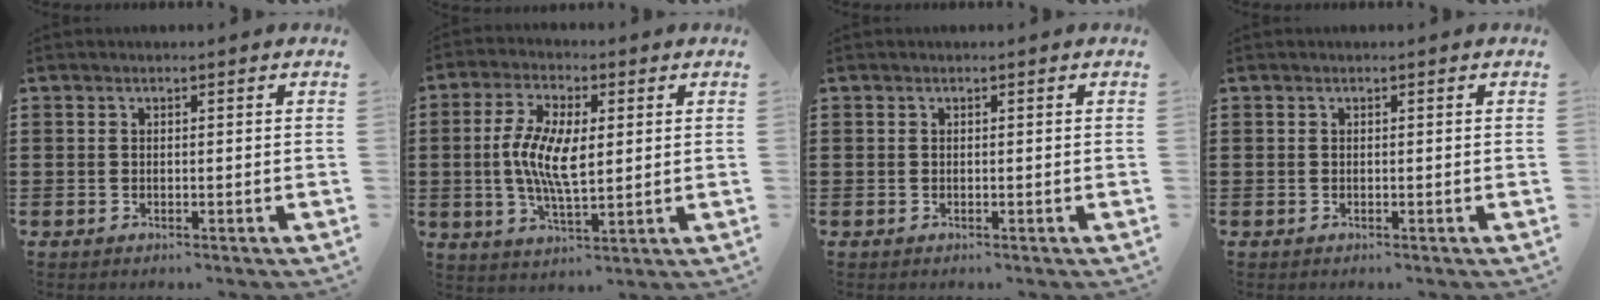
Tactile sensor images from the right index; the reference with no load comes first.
{"total": 8.5, "force": [0.3, 3.4, 7.8], "torque": [-0.165, 0.004, 0.001]}
{"total": 0.0}
{"total": 0.0}